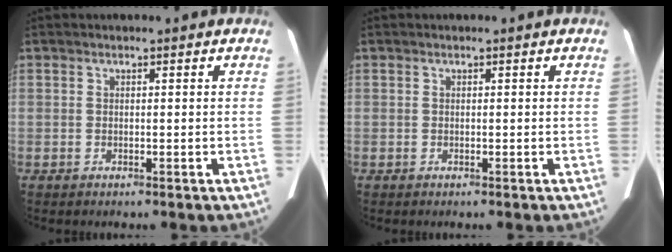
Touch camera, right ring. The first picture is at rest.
{"total": 0.0}